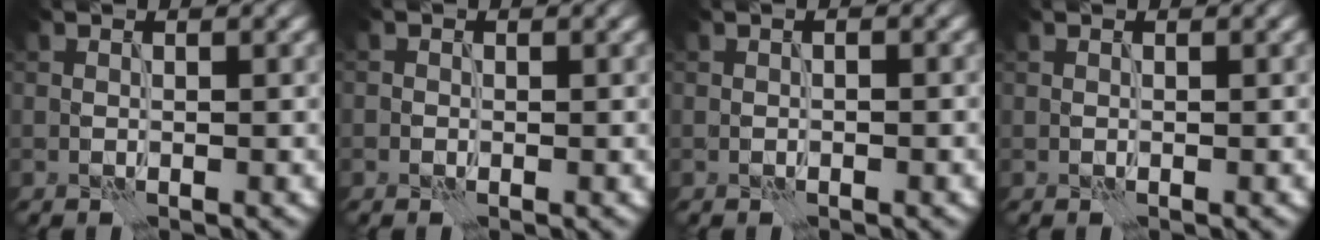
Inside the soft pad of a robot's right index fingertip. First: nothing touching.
{"total": 0.6, "force": [-0.3, 0.5, -0.1], "torque": [0.002, -0.001, -0.003]}
{"total": 0.5, "force": [-0.2, 0.1, 0.5], "torque": [-0.005, 0.001, -0.001]}
{"total": 0.0}